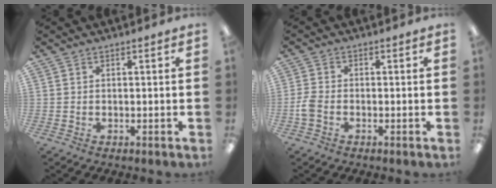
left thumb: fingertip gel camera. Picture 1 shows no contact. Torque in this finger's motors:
{"motor_torque": [-0.03, 0.04, -0.02, -0.02, 0.00]}